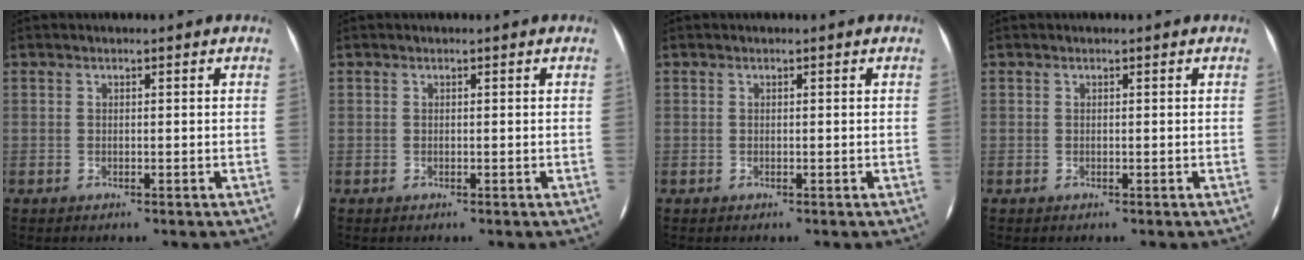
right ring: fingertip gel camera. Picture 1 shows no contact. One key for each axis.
{"total": 0.0}
{"total": 0.0}
{"total": 0.0}